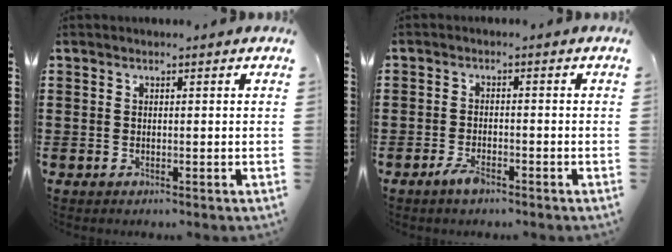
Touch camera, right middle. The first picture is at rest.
{"total": 1.3, "force": [-0.9, 0.5, 0.7], "torque": [-0.016, -0.004, -0.017]}